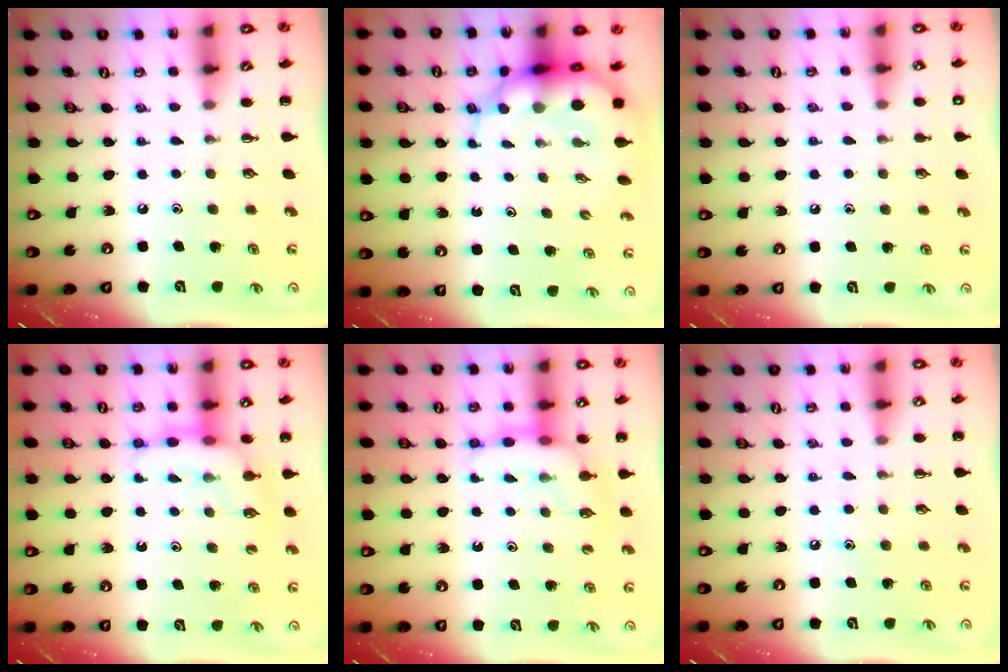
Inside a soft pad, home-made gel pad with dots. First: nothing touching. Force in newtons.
{"total": 8.0, "press": 7.7, "slide": 2.0}
{"total": 5.7, "press": 5.4, "slide": 1.9}
{"total": 10.0, "press": 9.9, "slide": 1.4}
{"total": 10.0, "press": 9.9, "slide": 1.4}
{"total": 6.4, "press": 6.2, "slide": 1.4}